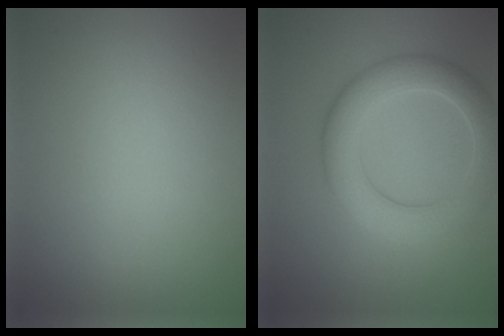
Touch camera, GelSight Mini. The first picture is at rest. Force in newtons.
{"total": 6.0, "press": 6.0, "slide": 0.2}